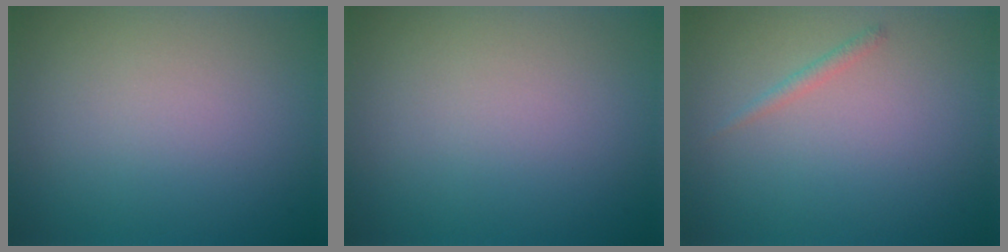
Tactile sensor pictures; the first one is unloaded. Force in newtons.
{"total": 0.0}
{"total": 0.8, "press": 0.8, "slide": 0.0}